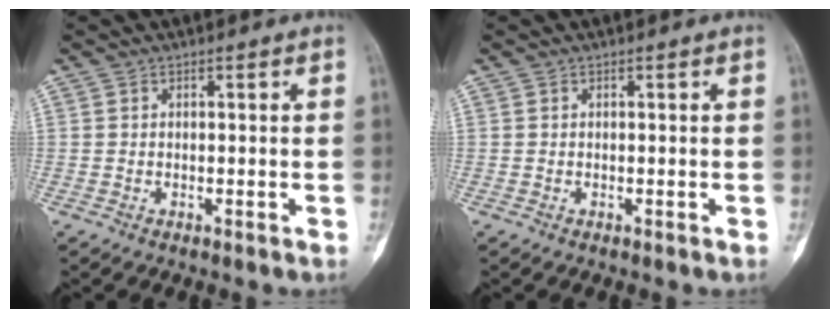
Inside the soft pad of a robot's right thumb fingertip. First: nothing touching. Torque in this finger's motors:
{"motor_torque": [0.65, 0.66, 0.00, 0.00, 0.01]}